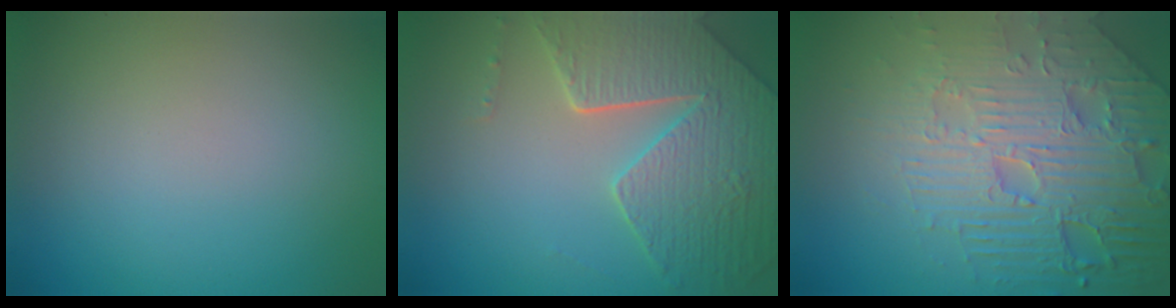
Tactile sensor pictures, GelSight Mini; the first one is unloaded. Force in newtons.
{"total": 7.6, "press": 5.7, "slide": 5.1}
{"total": 7.9, "press": 6.1, "slide": 5.0}